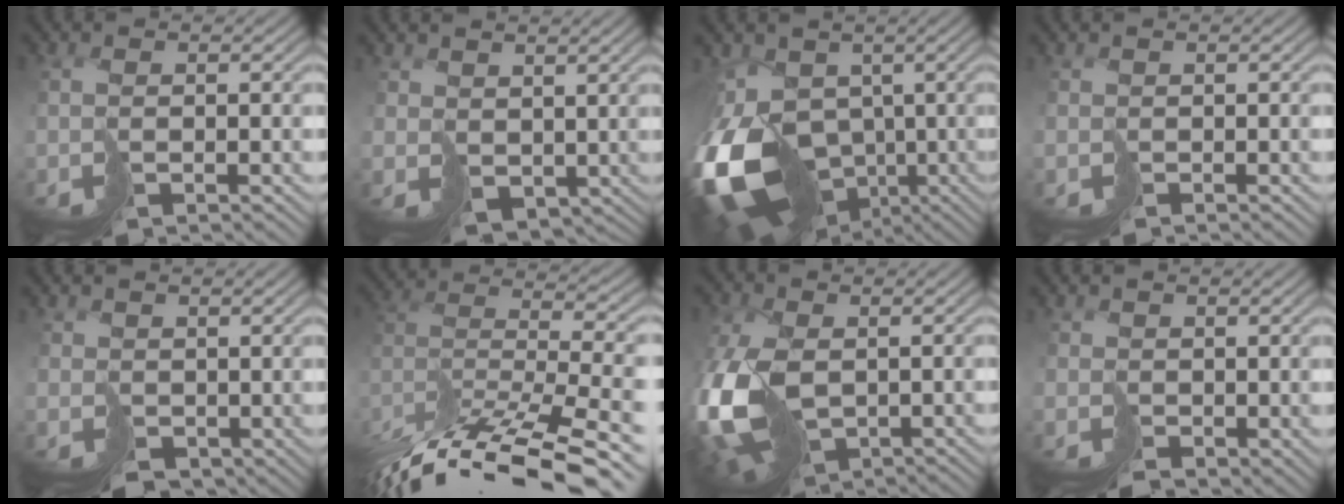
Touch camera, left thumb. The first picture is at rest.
{"total": 3.3, "force": [1.6, 2.6, 1.4], "torque": [-0.042, -0.014, 0.040]}
{"total": 19.0, "force": [-4.7, 14.6, 11.2], "torque": [-0.269, -0.055, -0.041]}
{"total": 1.0, "force": [-0.7, 0.1, -0.7], "torque": [0.018, -0.001, -0.008]}
{"total": 1.8, "force": [0.7, 1.7, 0.3], "torque": [-0.014, -0.005, 0.017]}
{"total": 15.0, "force": [-10.6, 5.1, 9.3], "torque": [-0.192, -0.004, -0.160]}
{"total": 14.5, "force": [-1.6, 9.5, 10.8], "torque": [-0.272, -0.038, 0.000]}
{"total": 1.3, "force": [0.2, 1.2, 0.5], "torque": [-0.012, -0.002, 0.007]}